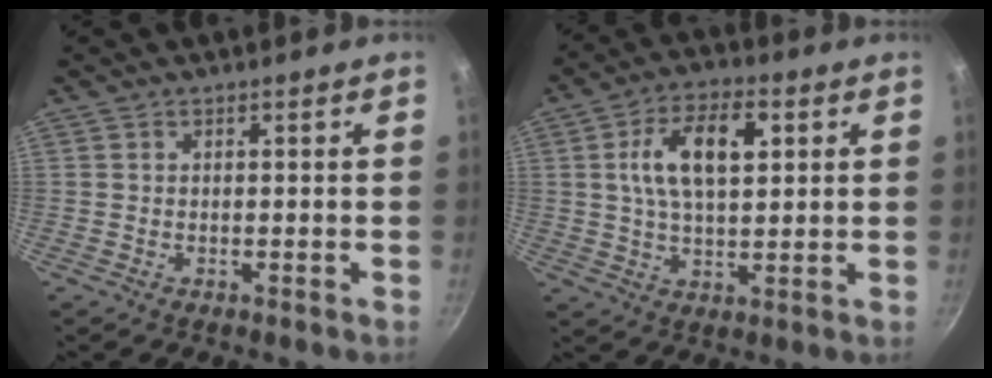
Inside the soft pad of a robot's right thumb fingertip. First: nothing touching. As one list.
[{"total": 12.3, "force": [3.0, 6.1, 10.2], "torque": [-0.175, 0.005, 0.052]}]